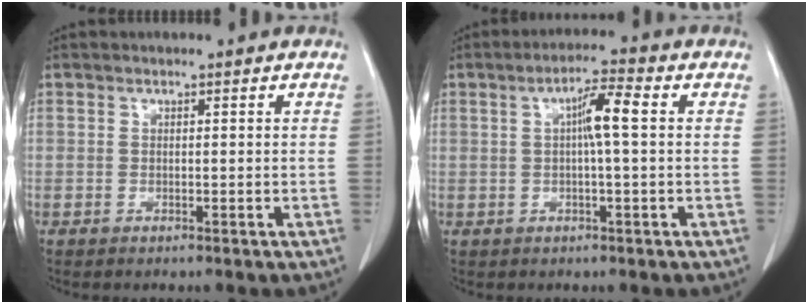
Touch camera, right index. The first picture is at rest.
{"total": 5.3, "force": [0.8, 0.2, 5.2], "torque": [-0.089, 0.011, 0.011]}